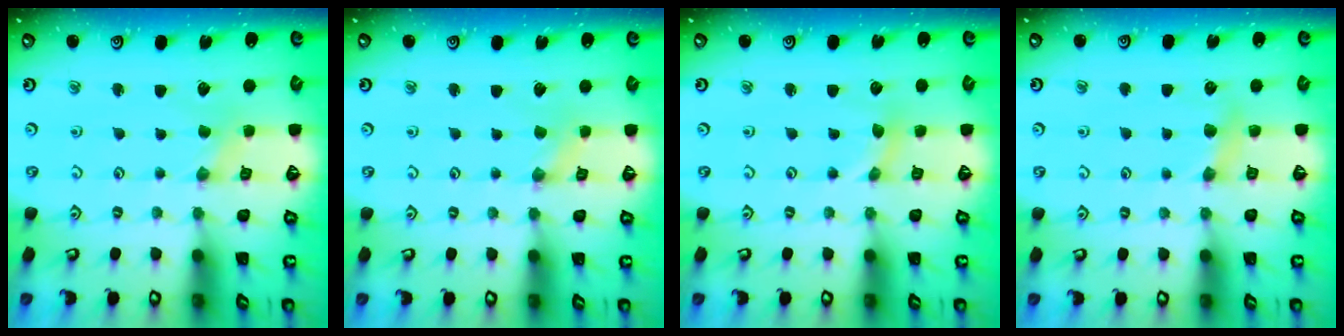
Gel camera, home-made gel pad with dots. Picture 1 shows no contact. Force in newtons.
{"total": 0.6, "press": 0.6, "slide": 0.2}
{"total": 1.9, "press": 1.9, "slide": 0.4}
{"total": 5.4, "press": 5.4, "slide": 0.5}